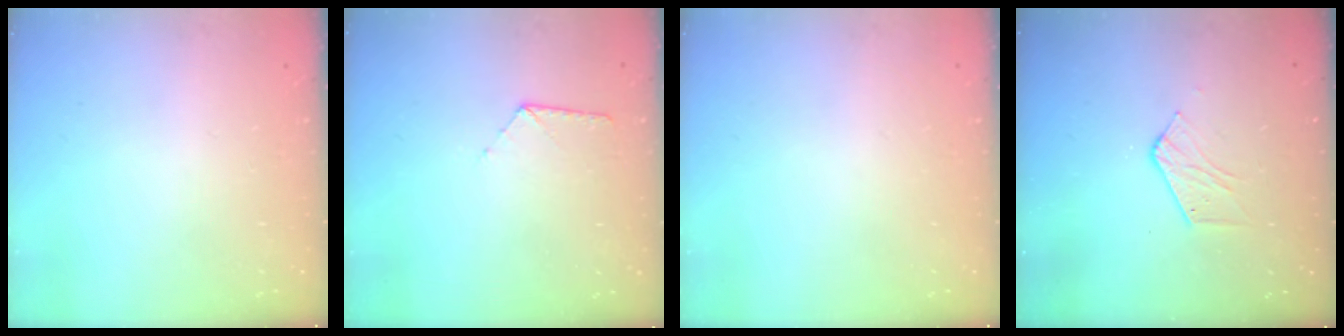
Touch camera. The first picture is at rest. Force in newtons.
{"total": 6.5, "press": 6.5, "slide": 0.6}
{"total": 0.0}
{"total": 5.3, "press": 5.3, "slide": 0.2}